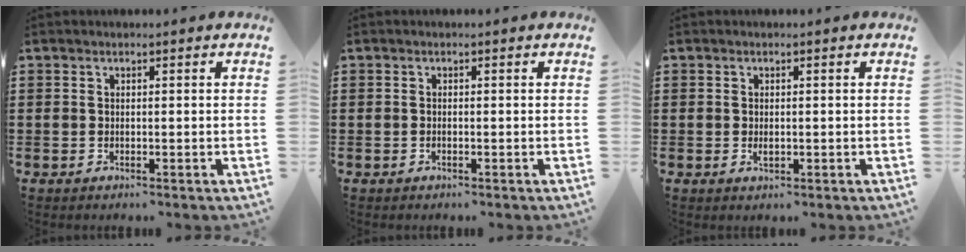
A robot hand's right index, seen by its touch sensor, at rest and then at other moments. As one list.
[{"total": 0.0}, {"total": 1.0, "force": [-0.2, 0.4, 0.9], "torque": [-0.018, -0.002, -0.004]}]